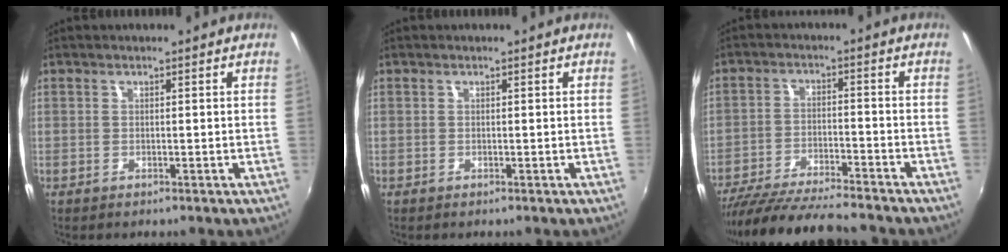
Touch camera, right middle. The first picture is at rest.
{"total": 0.0}
{"total": 16.3, "force": [-14.5, 1.6, 7.2], "torque": [-0.149, -0.029, -0.240]}